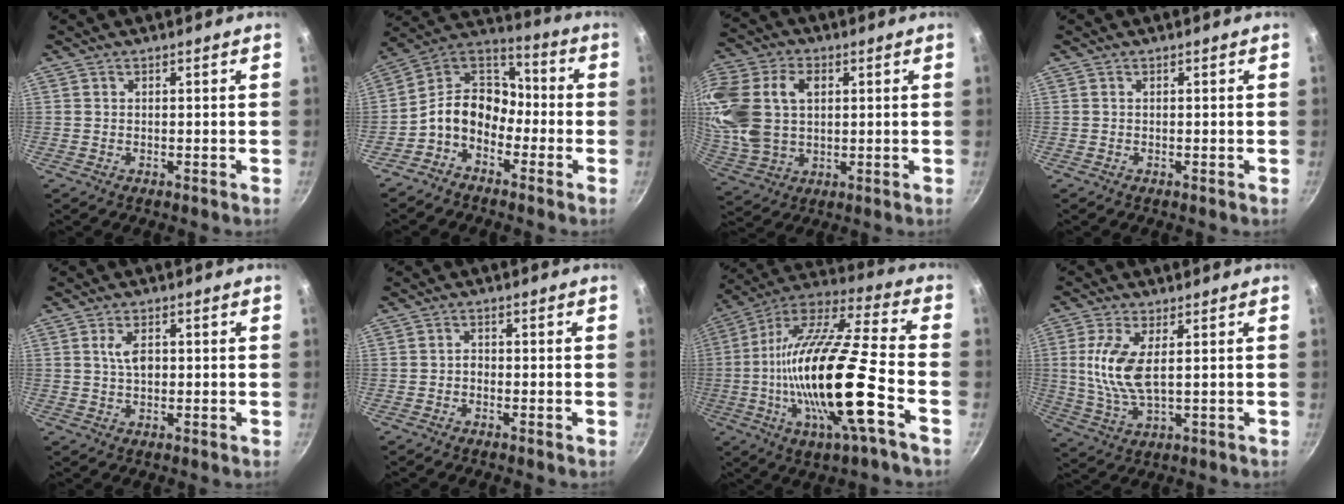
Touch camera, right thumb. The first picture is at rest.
{"total": 11.7, "force": [-4.2, 8.6, 6.7], "torque": [-0.085, 0.065, -0.113]}
{"total": 20.1, "force": [4.4, 14.1, 13.6], "torque": [-0.300, 0.014, 0.090]}
{"total": 0.0}
{"total": 3.9, "force": [0.6, 2.2, 3.2], "torque": [-0.051, 0.004, 0.009]}
{"total": 1.3, "force": [-0.6, 0.7, 0.9], "torque": [-0.020, 0.005, -0.016]}
{"total": 25.4, "force": [-5.9, 5.0, 24.2], "torque": [-0.433, 0.017, -0.122]}
{"total": 9.7, "force": [1.5, 4.1, 8.6], "torque": [-0.185, -0.006, 0.035]}